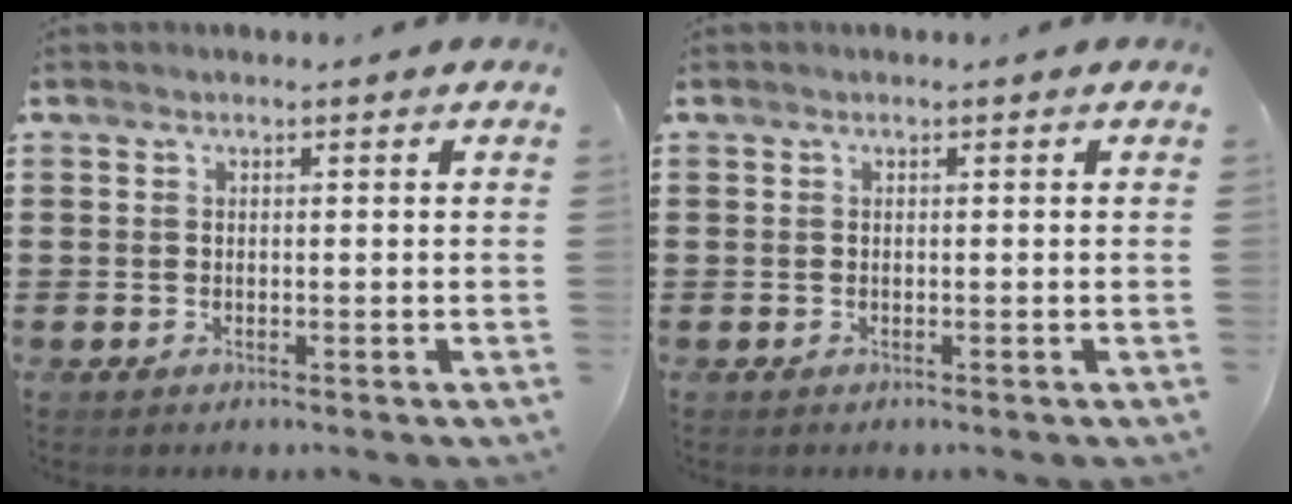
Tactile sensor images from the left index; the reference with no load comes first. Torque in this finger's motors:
{"motor_torque": [0.00, 0.00, 0.00, 0.00]}